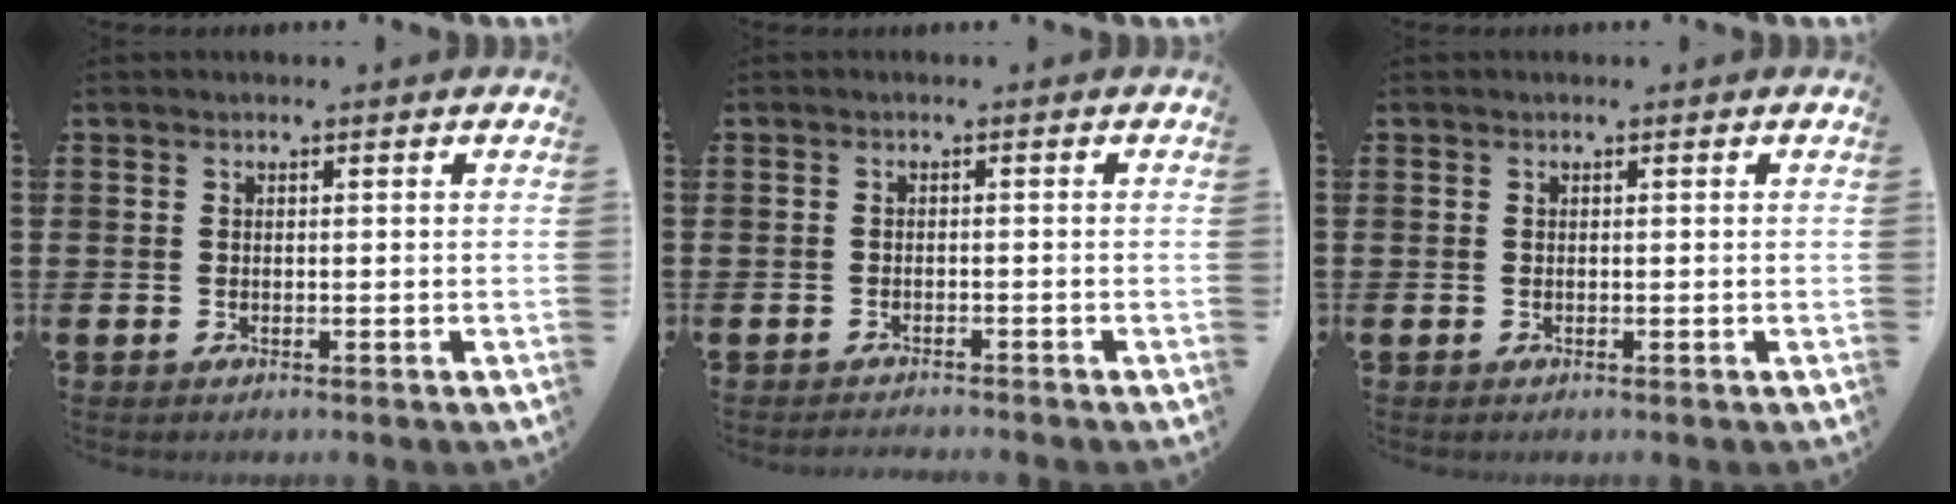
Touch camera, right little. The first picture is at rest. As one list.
[{"total": 1.0, "force": [-1.0, -0.1, 0.0], "torque": [-0.001, 0.001, -0.020]}, {"total": 0.0}]